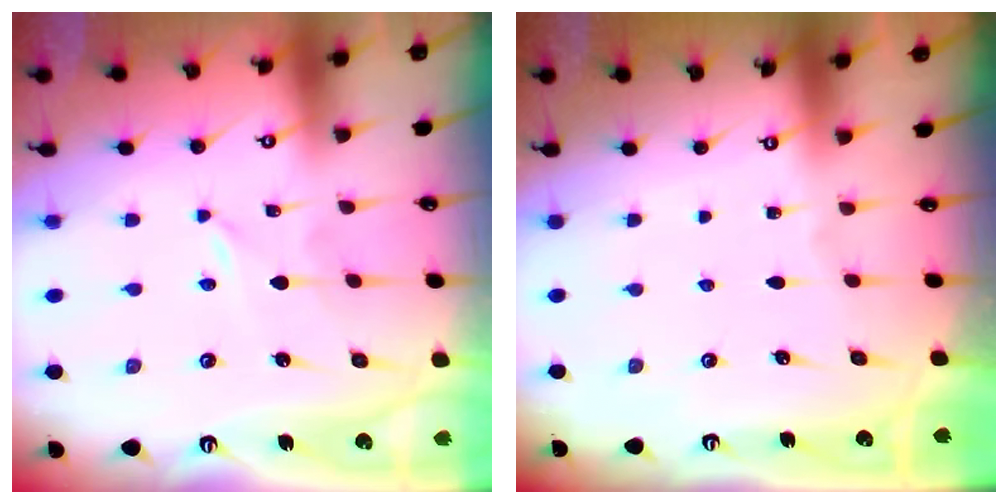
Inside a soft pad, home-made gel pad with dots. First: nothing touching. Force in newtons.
{"total": 0.0}